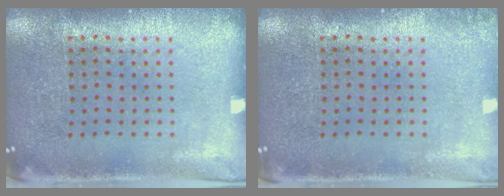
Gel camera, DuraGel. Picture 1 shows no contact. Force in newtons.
{"total": 0.7, "press": 0.6, "slide": 0.2}